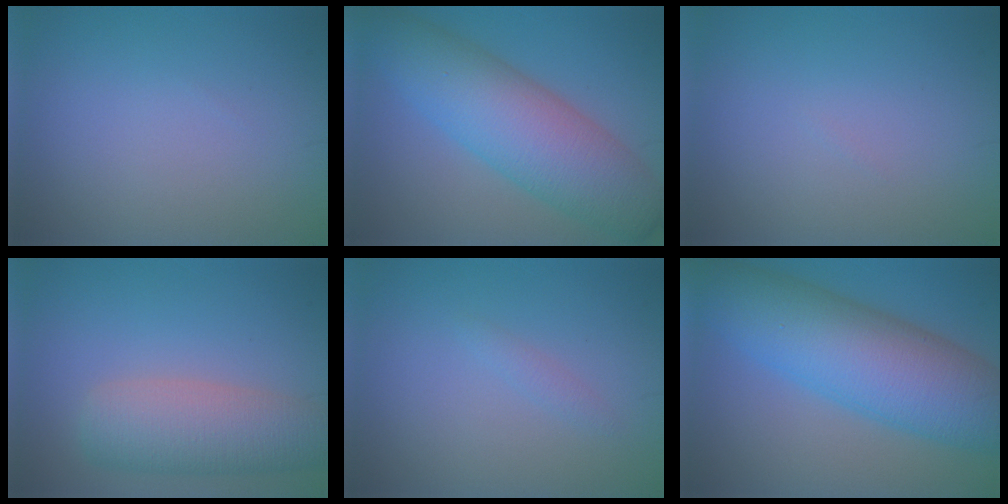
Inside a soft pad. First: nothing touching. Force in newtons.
{"total": 9.1, "press": 9.1, "slide": 0.2}
{"total": 0.0}
{"total": 5.8, "press": 5.8, "slide": 0.3}
{"total": 0.9, "press": 0.8, "slide": 0.1}
{"total": 11.1, "press": 11.1, "slide": 0.0}